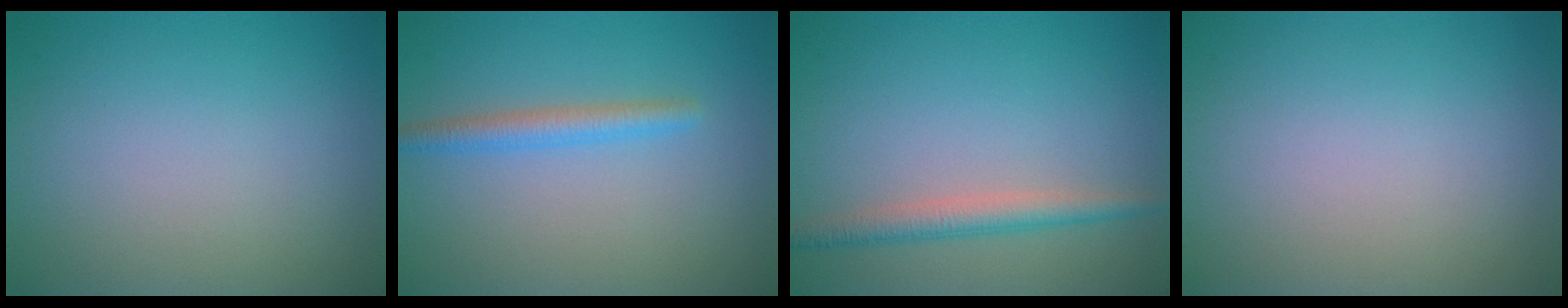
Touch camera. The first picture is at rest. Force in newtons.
{"total": 2.2, "press": 2.1, "slide": 0.1}
{"total": 2.6, "press": 2.6, "slide": 0.1}
{"total": 0.0}